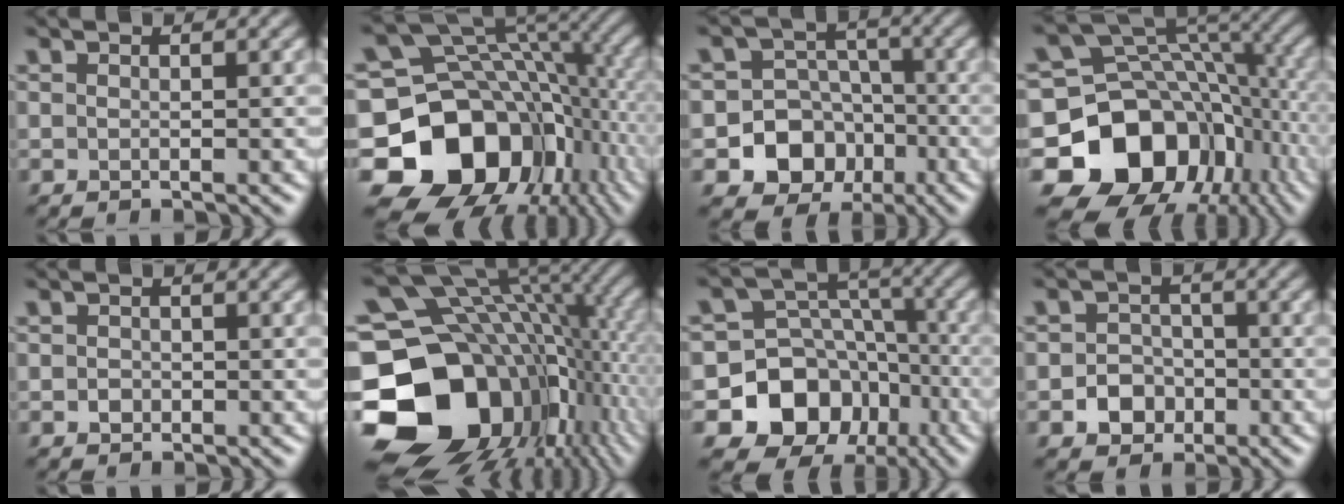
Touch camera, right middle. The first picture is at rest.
{"total": 16.3, "force": [-4.4, 13.0, 8.8], "torque": [-0.157, -0.019, -0.078]}
{"total": 9.5, "force": [-3.8, 8.4, 2.3], "torque": [-0.019, -0.014, -0.091]}
{"total": 14.6, "force": [-5.3, 11.6, 7.1], "torque": [-0.120, -0.012, -0.098]}
{"total": 0.9, "force": [-0.2, 0.8, 0.2], "torque": [-0.004, -0.003, -0.003]}
{"total": 19.6, "force": [-3.9, 15.3, 11.6], "torque": [-0.242, -0.033, -0.043]}
{"total": 9.2, "force": [-4.3, 7.5, 3.2], "torque": [-0.045, -0.007, -0.085]}
{"total": 3.1, "force": [-1.4, 2.6, 0.9], "torque": [-0.006, -0.001, -0.028]}